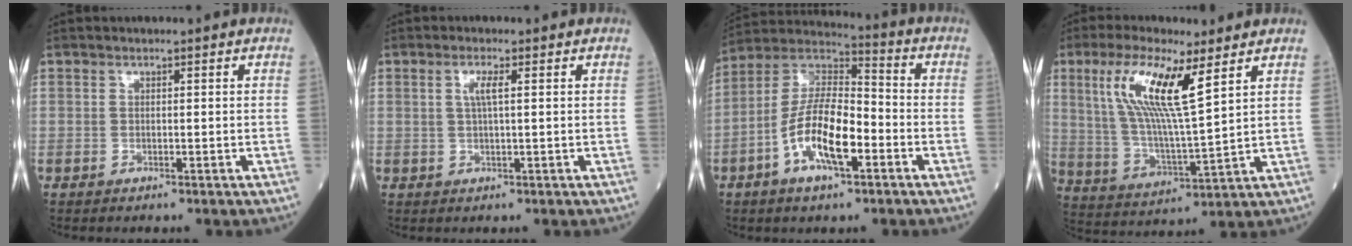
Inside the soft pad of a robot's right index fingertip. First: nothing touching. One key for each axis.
{"total": 2.3, "fx": 0.7, "fy": 0.0, "fz": 2.2, "tx": -0.048, "ty": 0.003, "tz": 0.013}
{"total": 13.2, "fx": -4.5, "fy": 4.2, "fz": 11.7, "tx": -0.235, "ty": 0.010, "tz": -0.086}
{"total": 12.8, "fx": 5.9, "fy": 1.3, "fz": 11.3, "tx": -0.238, "ty": 0.003, "tz": 0.114}